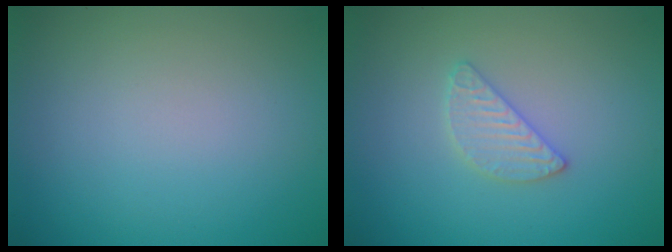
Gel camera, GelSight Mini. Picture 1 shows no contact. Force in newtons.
{"total": 2.0, "press": 2.0, "slide": 0.2}